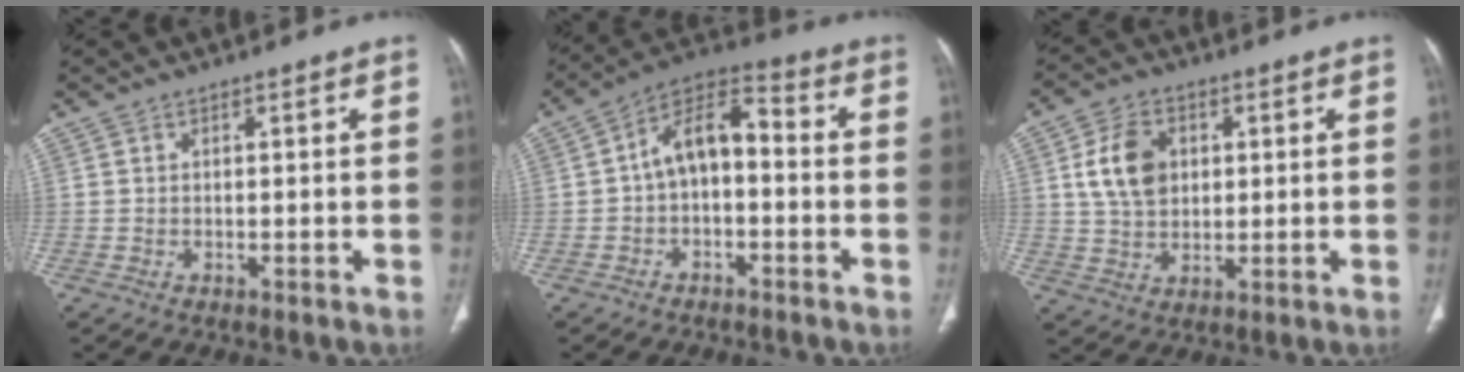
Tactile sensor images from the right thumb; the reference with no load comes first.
{"total": 9.9, "force": [-0.7, 5.9, 8.0], "torque": [-0.119, 0.045, -0.027]}
{"total": 9.3, "force": [2.2, 6.7, 6.1], "torque": [-0.095, -0.004, 0.042]}